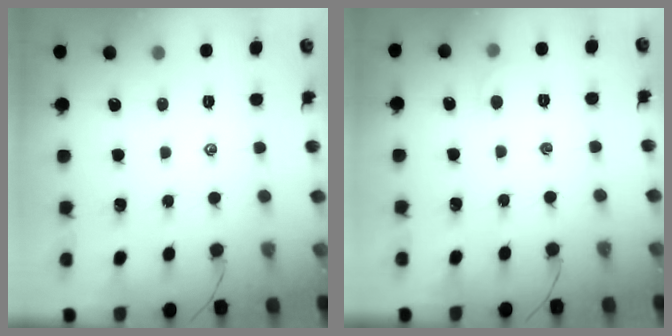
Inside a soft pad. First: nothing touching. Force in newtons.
{"total": 2.7, "press": 2.5, "slide": 0.9}